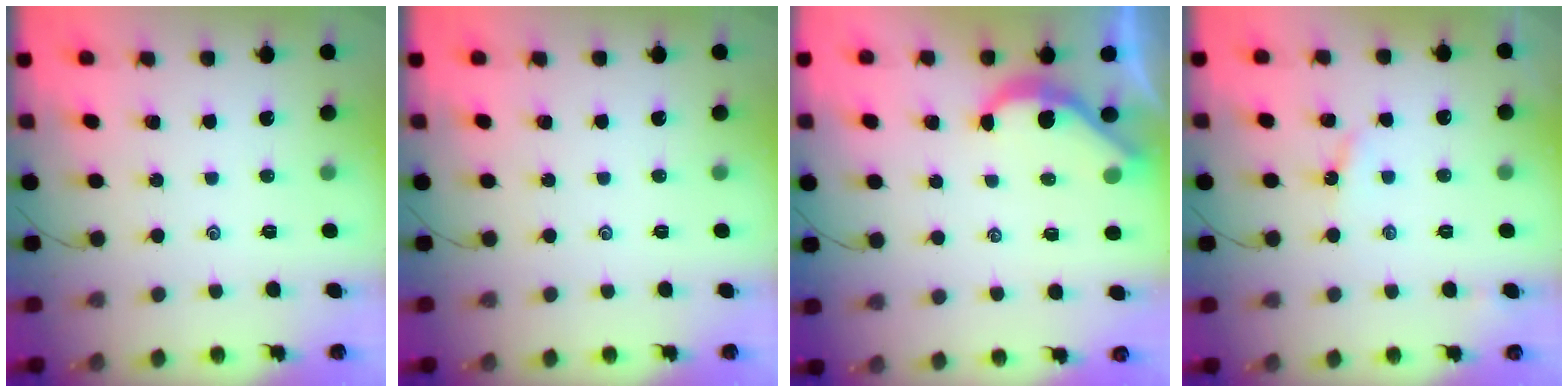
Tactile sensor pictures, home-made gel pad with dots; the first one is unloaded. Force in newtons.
{"total": 0.0}
{"total": 4.6, "press": 4.6, "slide": 0.5}
{"total": 2.8, "press": 2.8, "slide": 0.5}